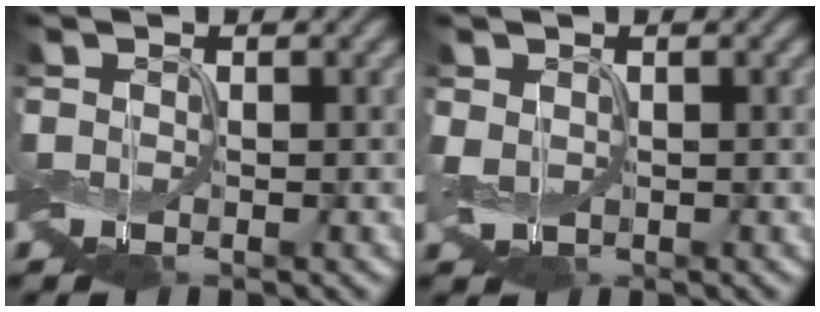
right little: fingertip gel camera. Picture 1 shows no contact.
{"total": 1.5, "force": [0.0, 1.2, 0.9], "torque": [-0.030, 0.003, -0.001]}